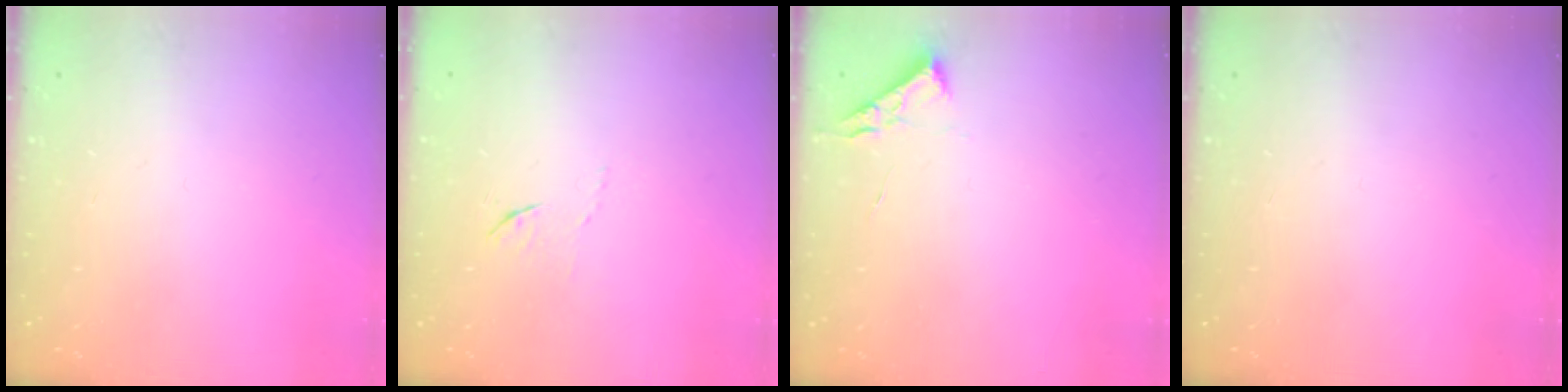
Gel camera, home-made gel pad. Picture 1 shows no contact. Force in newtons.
{"total": 3.7, "press": 3.7, "slide": 0.4}
{"total": 3.1, "press": 3.0, "slide": 0.4}
{"total": 0.0}